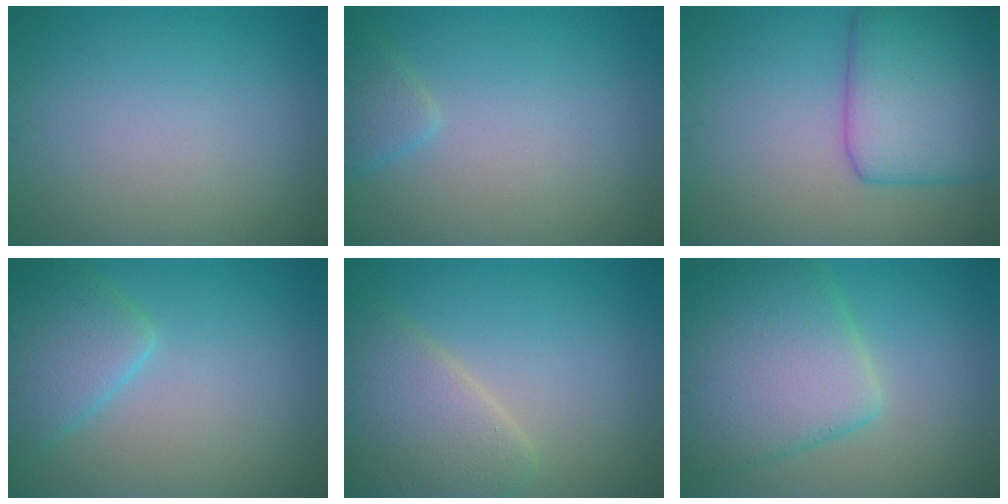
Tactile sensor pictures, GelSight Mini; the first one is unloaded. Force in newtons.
{"total": 1.6, "press": 1.6, "slide": 0.1}
{"total": 7.7, "press": 7.6, "slide": 0.2}
{"total": 4.6, "press": 4.6, "slide": 0.3}
{"total": 5.1, "press": 5.1, "slide": 0.6}
{"total": 8.9, "press": 8.9, "slide": 0.4}